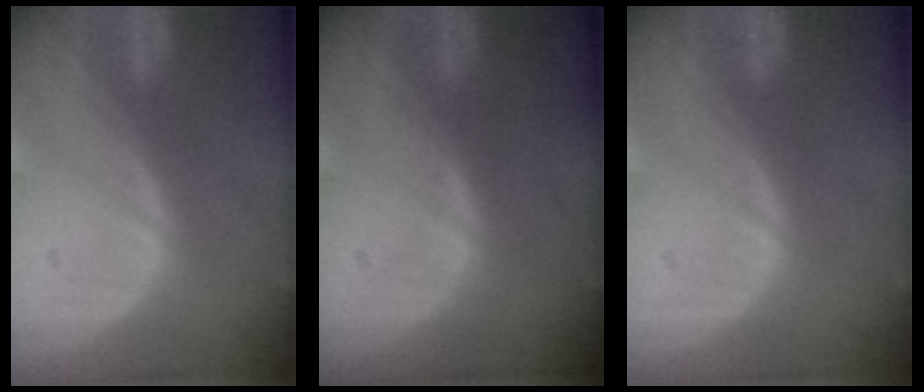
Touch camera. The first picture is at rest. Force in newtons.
{"total": 0.5, "press": 0.5, "slide": 0.0}
{"total": 0.0}